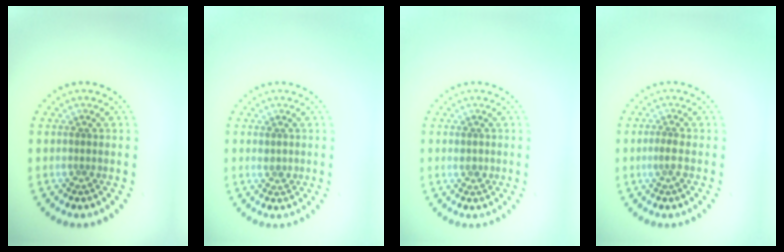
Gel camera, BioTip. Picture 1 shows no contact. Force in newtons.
{"total": 0.9, "press": 0.9, "slide": 0.2}
{"total": 0.9, "press": 0.9, "slide": 0.2}
{"total": 1.2, "press": 1.1, "slide": 0.5}